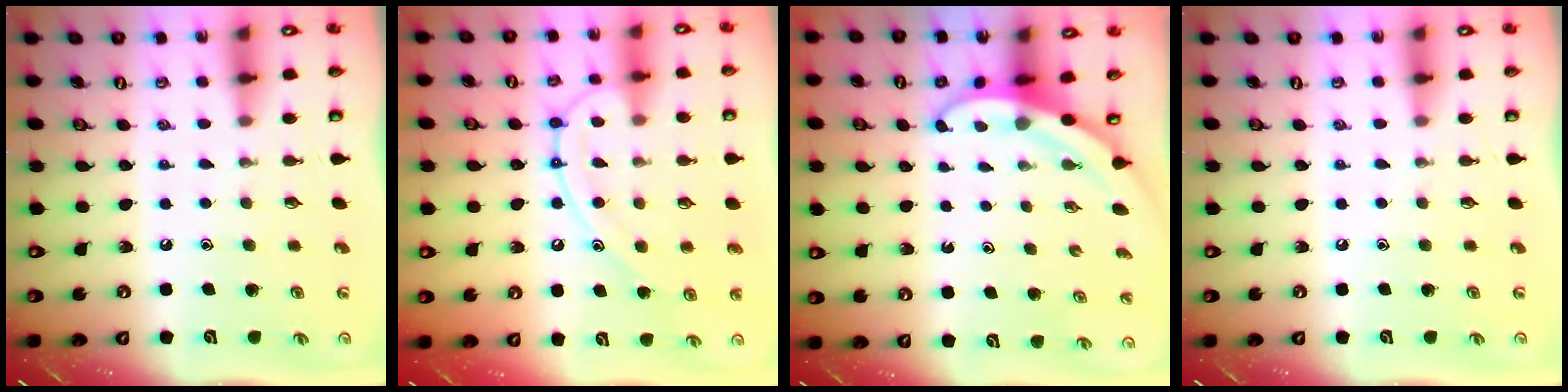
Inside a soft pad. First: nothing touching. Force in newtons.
{"total": 14.6, "press": 14.6, "slide": 1.3}
{"total": 3.6, "press": 3.6, "slide": 0.2}
{"total": 0.0}